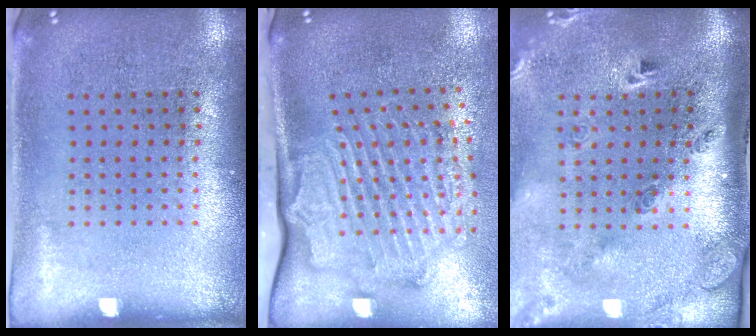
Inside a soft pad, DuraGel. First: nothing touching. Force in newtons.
{"total": 2.4, "press": 2.2, "slide": 0.9}
{"total": 3.0, "press": 1.9, "slide": 2.2}